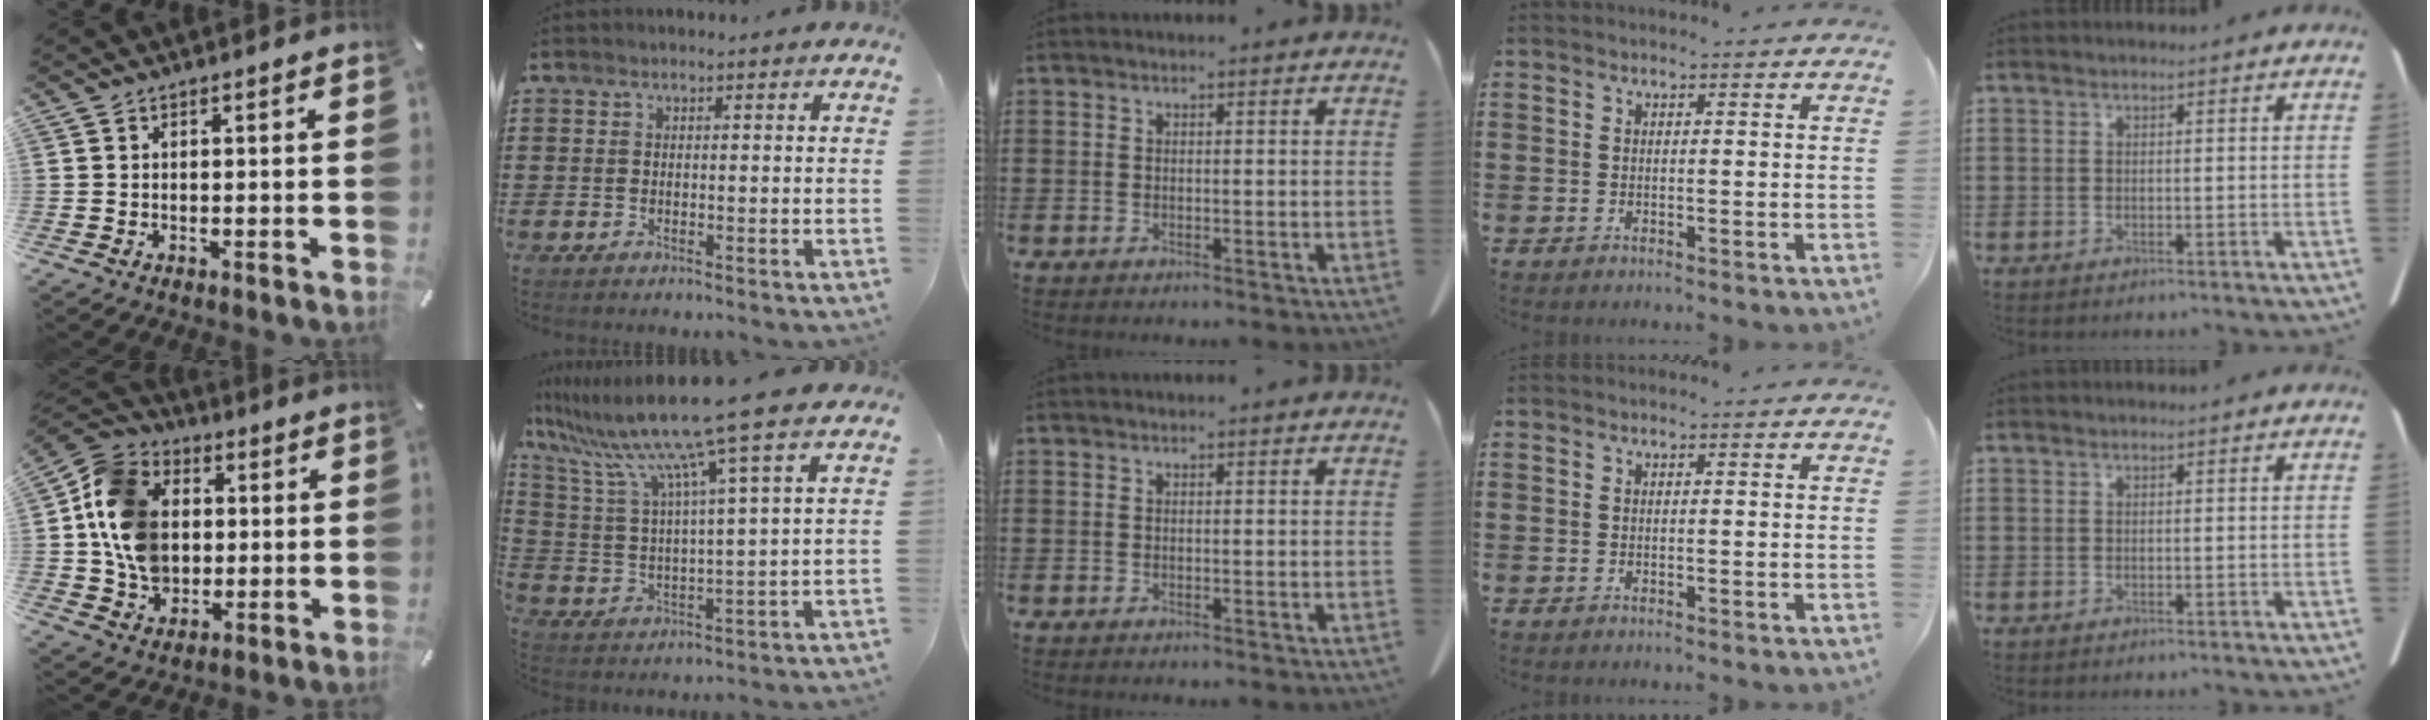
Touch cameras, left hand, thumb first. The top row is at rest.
{"thumb": {"total": 14.9, "force": [0.2, 12.6, 8.0], "torque": [-0.183, 0.016, 0.005]}, "index": {"total": 12.4, "force": [9.8, -0.5, 7.5], "torque": [-0.178, -0.057, 0.156]}}